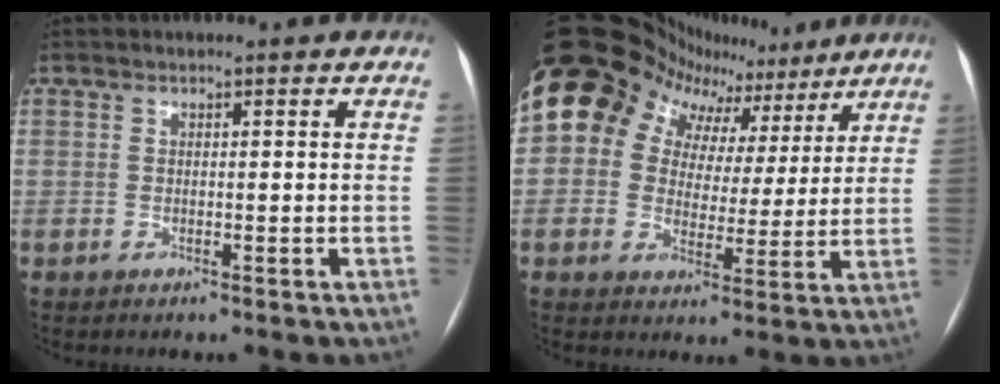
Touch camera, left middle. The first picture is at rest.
{"total": 20.8, "force": [11.8, 14.7, 8.7], "torque": [-0.182, 0.088, 0.177]}